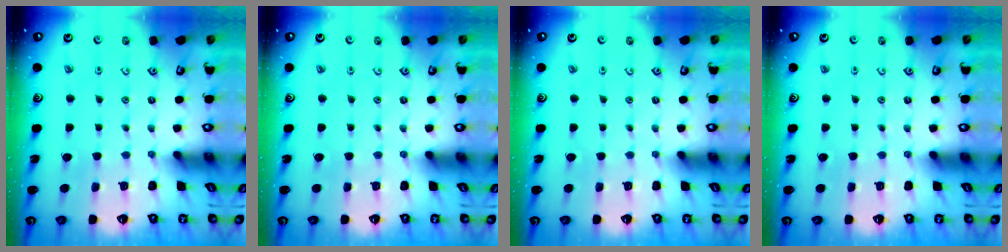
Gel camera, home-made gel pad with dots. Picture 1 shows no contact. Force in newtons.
{"total": 0.0}
{"total": 0.0}
{"total": 0.0}